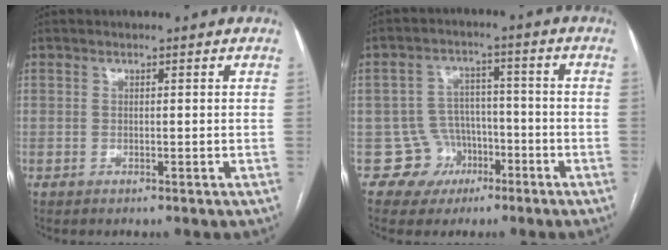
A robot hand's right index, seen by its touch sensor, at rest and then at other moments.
{"total": 6.4, "force": [-2.9, 5.7, -0.3], "torque": [0.020, 0.018, -0.042]}